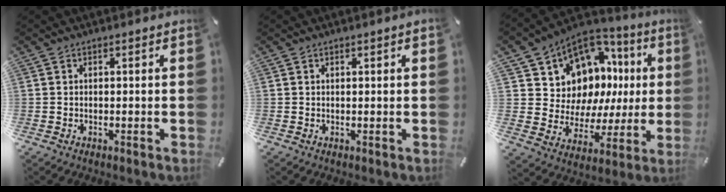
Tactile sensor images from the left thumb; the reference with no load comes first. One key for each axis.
{"total": 0.5, "fx": 0.3, "fy": 0.1, "fz": 0.4, "tx": -0.006, "ty": 0.001, "tz": 0.005}
{"total": 11.0, "fx": 5.9, "fy": 9.0, "fz": 2.5, "tx": -0.057, "ty": -0.078, "tz": 0.122}